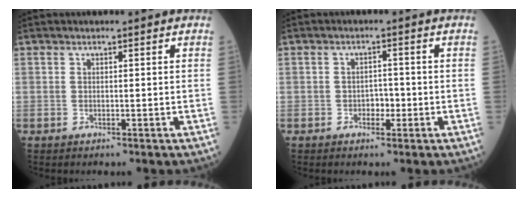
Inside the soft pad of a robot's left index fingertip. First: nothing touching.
{"total": 2.1, "force": [-1.1, 1.2, 1.3], "torque": [-0.014, 0.001, -0.019]}